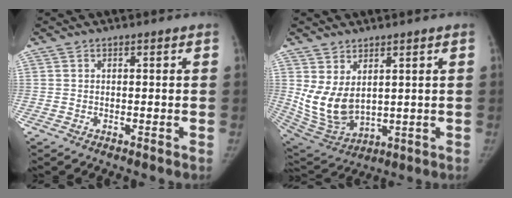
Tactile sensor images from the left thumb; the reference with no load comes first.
{"total": 10.7, "force": [2.7, 6.6, 7.9], "torque": [-0.144, -0.025, 0.079]}